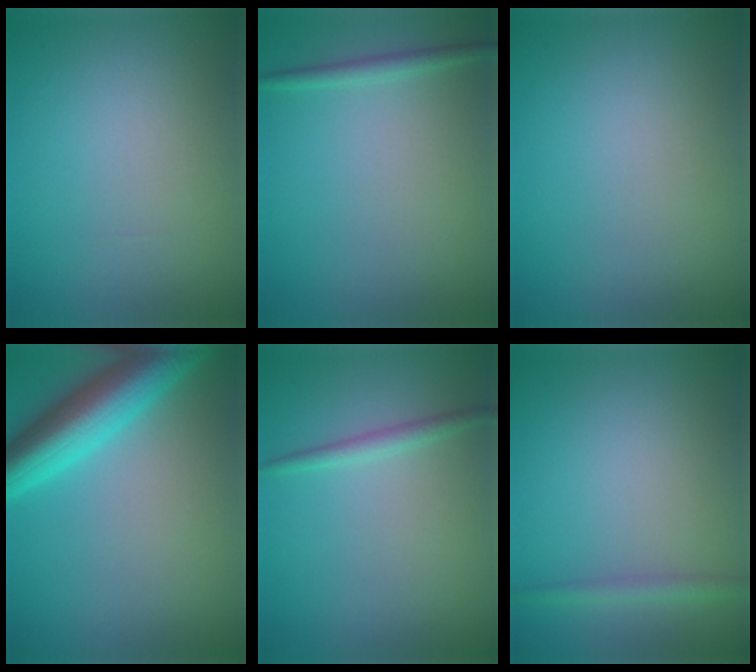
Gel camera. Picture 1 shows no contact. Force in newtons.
{"total": 1.3, "press": 1.3, "slide": 0.1}
{"total": 0.0}
{"total": 7.4, "press": 7.4, "slide": 0.3}
{"total": 1.3, "press": 1.3, "slide": 0.1}
{"total": 1.4, "press": 1.4, "slide": 0.1}